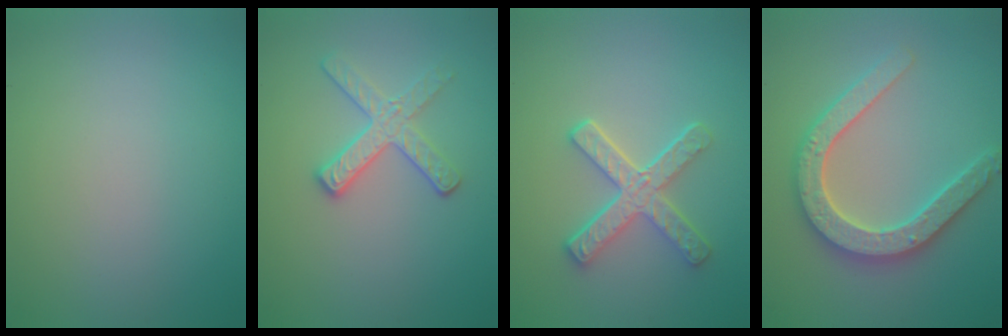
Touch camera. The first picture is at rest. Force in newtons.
{"total": 2.8, "press": 2.6, "slide": 1.0}
{"total": 4.2, "press": 3.4, "slide": 2.4}
{"total": 5.2, "press": 5.1, "slide": 0.9}